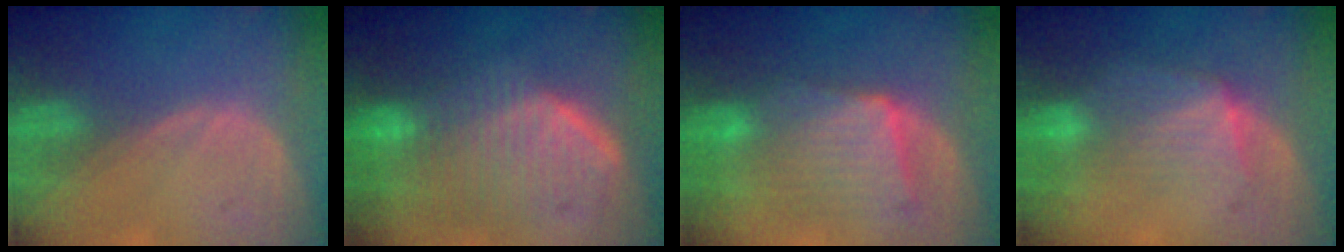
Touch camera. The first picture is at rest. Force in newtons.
{"total": 10.0, "press": 9.0, "slide": 4.4}
{"total": 8.7, "press": 8.5, "slide": 1.9}
{"total": 7.0, "press": 6.6, "slide": 2.3}